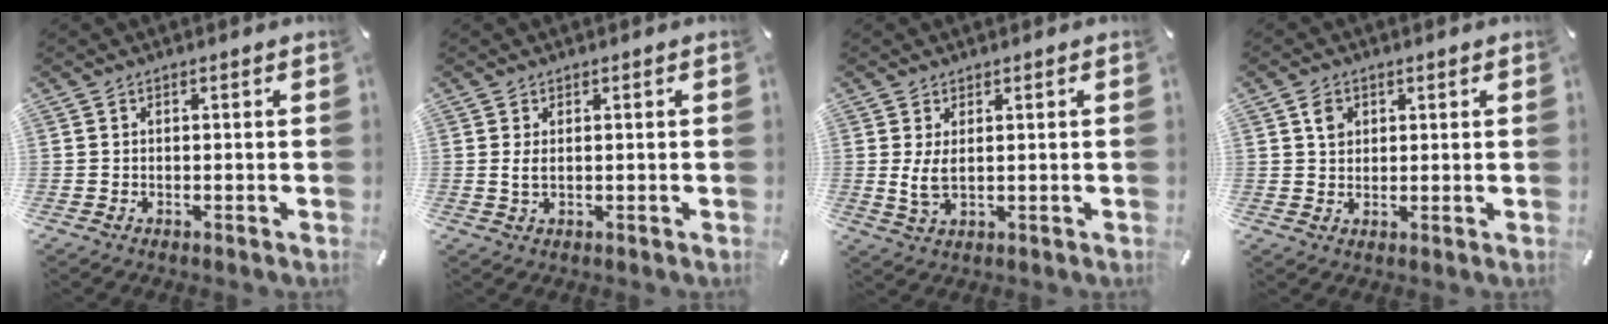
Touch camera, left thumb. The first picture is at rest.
{"total": 1.9, "force": [0.5, 0.8, 1.7], "torque": [-0.034, 0.002, 0.007]}
{"total": 4.5, "force": [1.0, 1.9, 3.9], "torque": [-0.095, -0.005, 0.014]}
{"total": 3.3, "force": [1.3, 2.8, 1.2], "torque": [-0.005, -0.004, 0.018]}